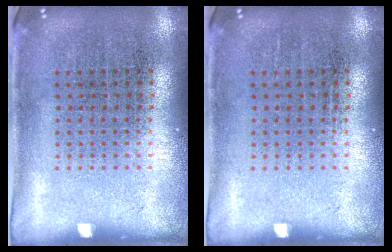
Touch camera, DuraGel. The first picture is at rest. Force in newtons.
{"total": 0.0}